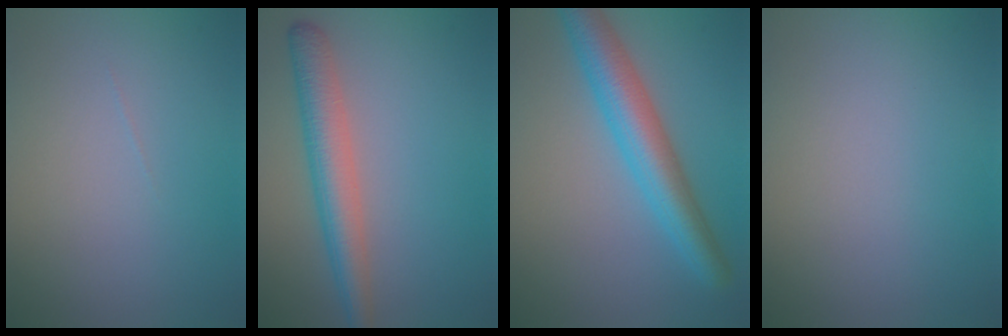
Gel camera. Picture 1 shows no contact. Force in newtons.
{"total": 4.2, "press": 4.2, "slide": 0.1}
{"total": 5.7, "press": 5.7, "slide": 0.2}
{"total": 0.0}